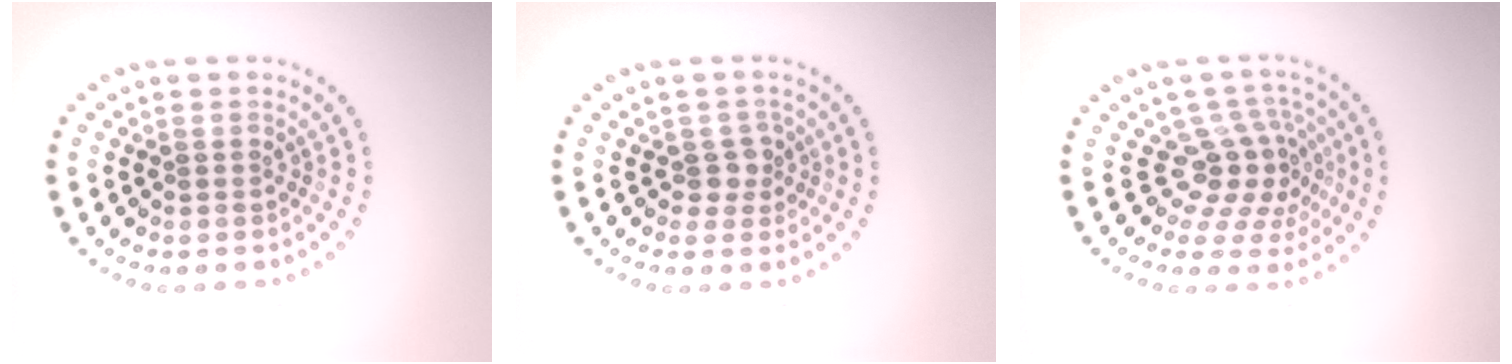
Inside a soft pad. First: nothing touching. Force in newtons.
{"total": 1.7, "press": 1.4, "slide": 1.0}
{"total": 4.0, "press": 2.8, "slide": 2.9}